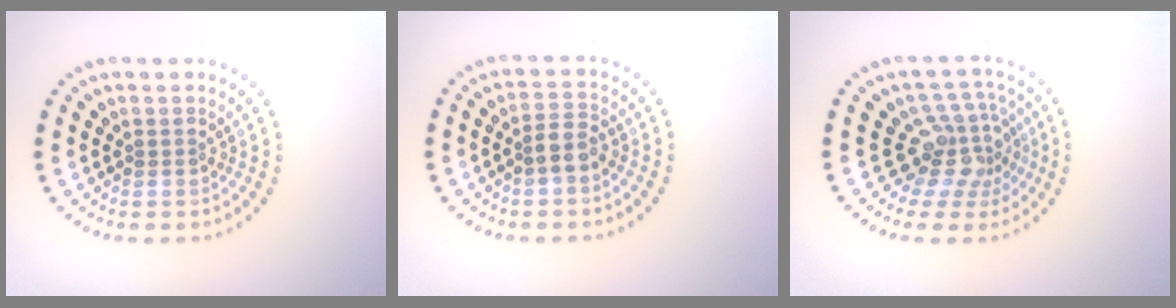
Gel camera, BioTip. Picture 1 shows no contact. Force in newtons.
{"total": 2.2, "press": 2.0, "slide": 0.9}
{"total": 4.3, "press": 3.2, "slide": 2.9}